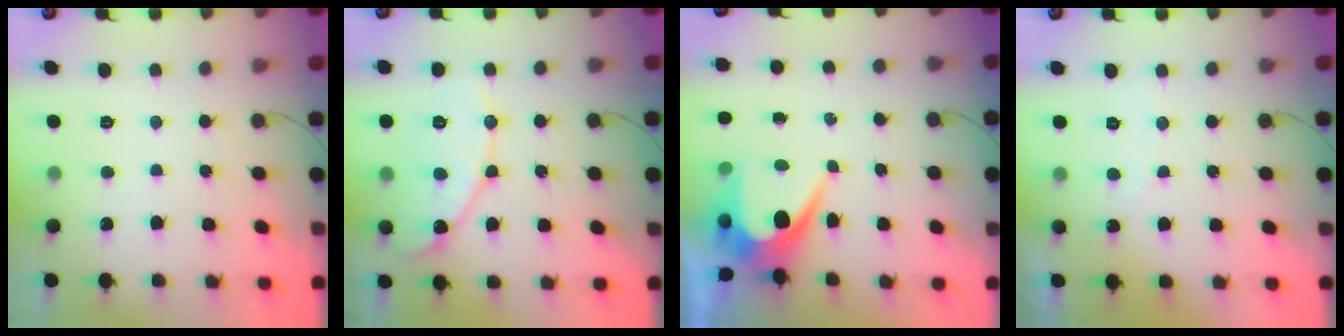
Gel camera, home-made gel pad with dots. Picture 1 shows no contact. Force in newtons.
{"total": 11.6, "press": 11.6, "slide": 0.9}
{"total": 6.1, "press": 6.1, "slide": 0.5}
{"total": 2.3, "press": 2.3, "slide": 0.1}